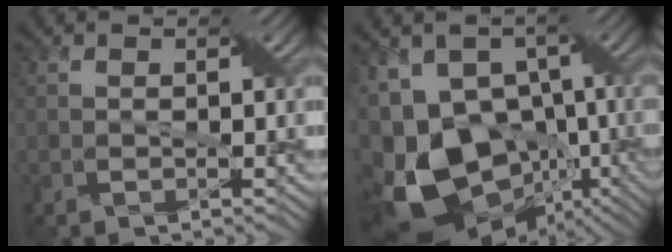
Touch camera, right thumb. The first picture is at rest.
{"total": 17.7, "force": [-5.4, 11.6, 12.2], "torque": [-0.268, -0.010, -0.047]}